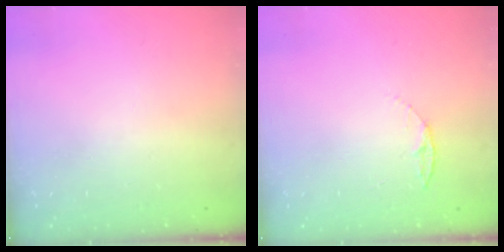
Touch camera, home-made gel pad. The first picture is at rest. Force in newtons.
{"total": 4.4, "press": 4.4, "slide": 0.5}